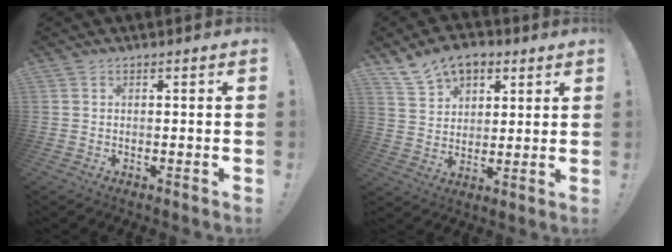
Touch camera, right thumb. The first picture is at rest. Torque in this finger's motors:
{"motor_torque": [1.07, 1.15, 0.10, 0.08, 0.00]}